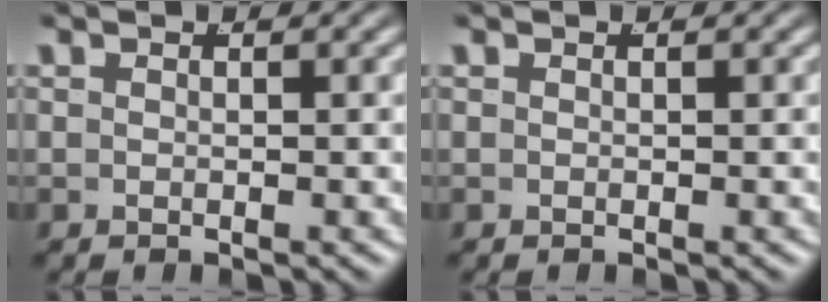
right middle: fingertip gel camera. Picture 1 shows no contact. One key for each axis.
{"total": 0.0}